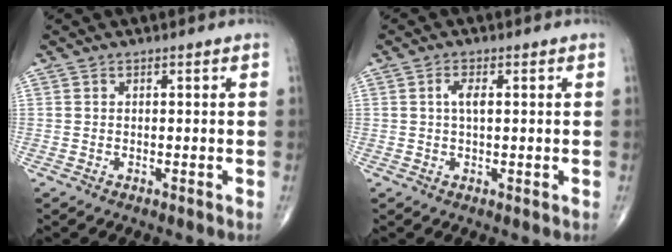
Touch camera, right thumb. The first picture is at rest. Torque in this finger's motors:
{"motor_torque": [0.50, 0.47, 0.00, -0.13, 0.09]}